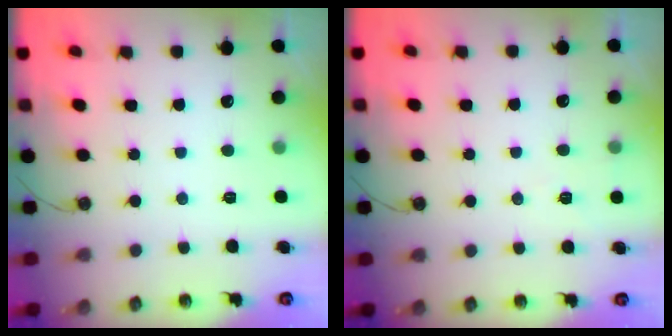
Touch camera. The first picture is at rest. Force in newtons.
{"total": 5.7, "press": 3.8, "slide": 4.2}